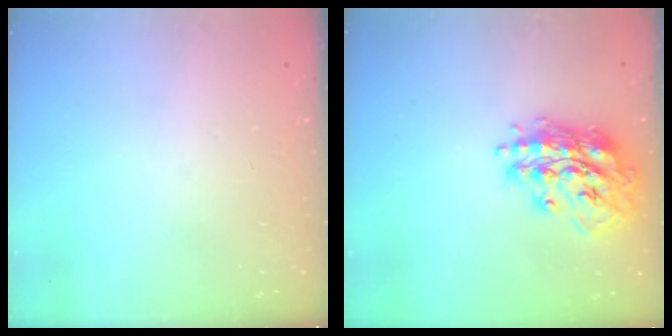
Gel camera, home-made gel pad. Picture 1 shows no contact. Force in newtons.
{"total": 17.4, "press": 17.4, "slide": 1.4}